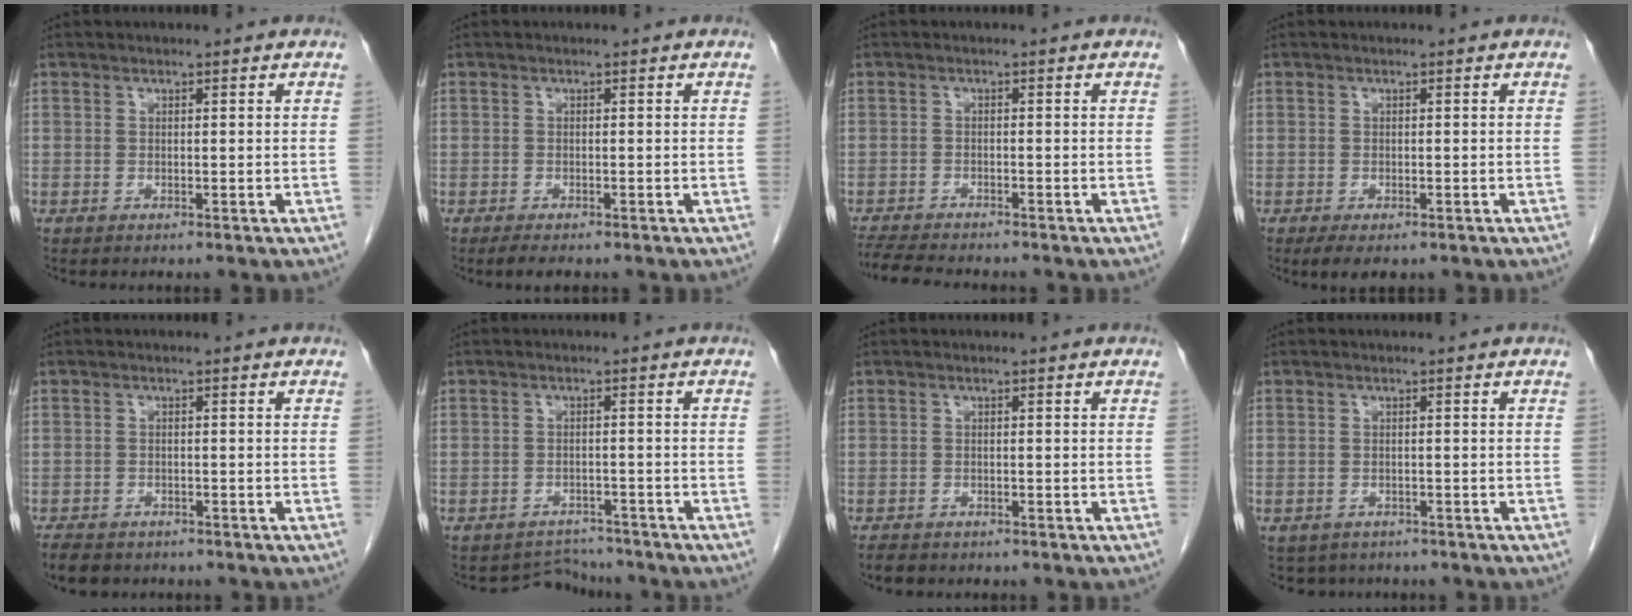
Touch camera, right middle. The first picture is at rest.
{"total": 2.1, "force": [-1.6, 0.6, 1.2], "torque": [-0.026, -0.006, -0.022]}
{"total": 6.8, "force": [-6.3, 0.6, 2.6], "torque": [-0.046, -0.017, -0.104]}
{"total": 3.0, "force": [-1.9, 1.3, 1.9], "torque": [-0.033, -0.007, -0.023]}
{"total": 5.3, "force": [-4.4, 2.3, 1.9], "torque": [-0.034, -0.007, -0.063]}
{"total": 3.5, "force": [-3.2, 0.7, -1.3], "torque": [0.018, 0.010, -0.046]}
{"total": 2.4, "force": [-2.1, 1.0, 0.8], "torque": [-0.021, -0.006, -0.029]}
{"total": 4.0, "force": [-3.3, 2.3, 0.2], "torque": [0.002, 0.001, -0.046]}